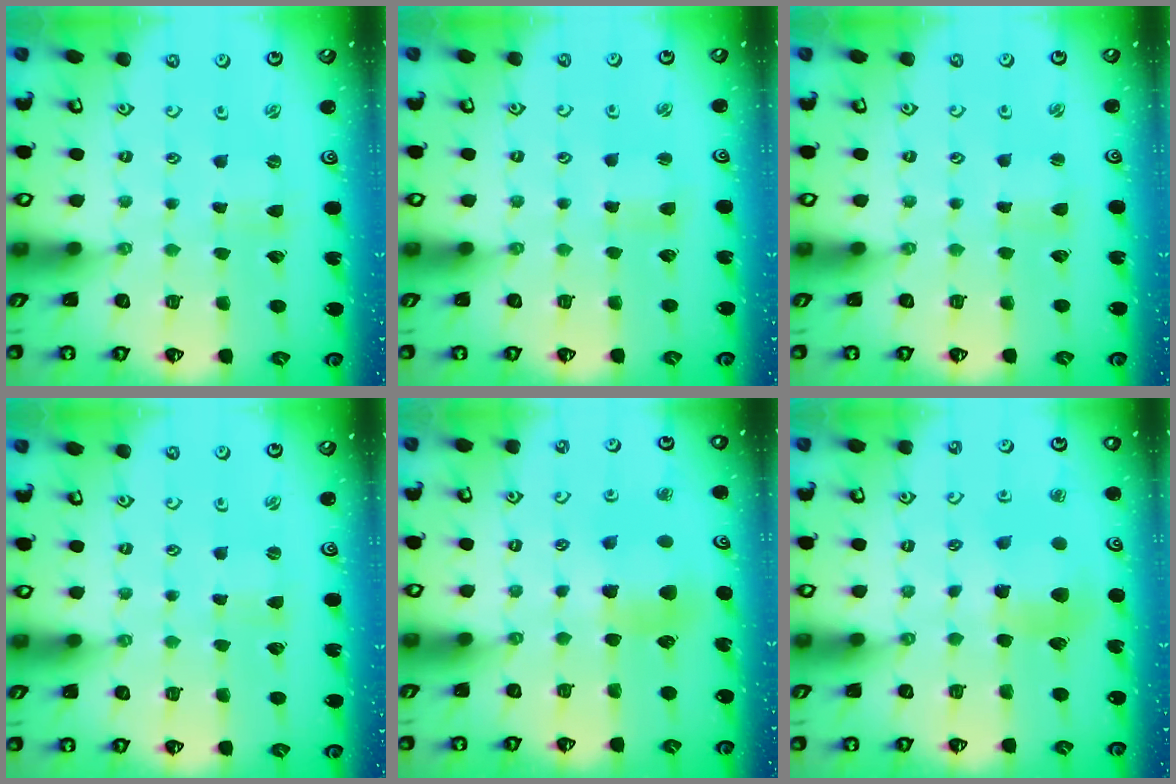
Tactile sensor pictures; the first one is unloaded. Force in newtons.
{"total": 2.3, "press": 2.3, "slide": 0.4}
{"total": 1.1, "press": 1.1, "slide": 0.1}
{"total": 0.0}
{"total": 6.7, "press": 6.7, "slide": 0.8}
{"total": 7.8, "press": 7.7, "slide": 0.9}